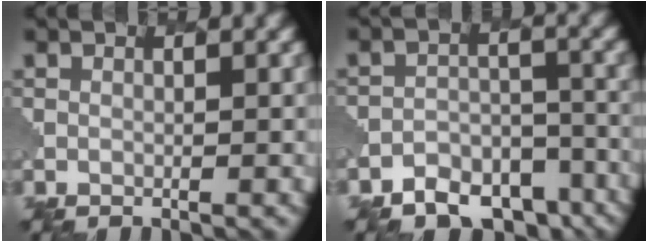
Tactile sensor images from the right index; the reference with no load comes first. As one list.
[{"total": 6.9, "force": [-5.2, 3.7, 2.5], "torque": [-0.025, -0.012, -0.081]}]